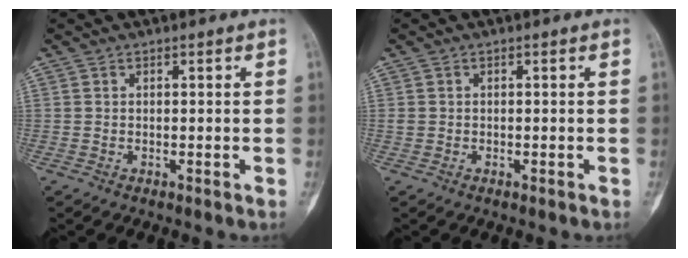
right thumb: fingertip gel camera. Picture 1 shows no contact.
{"total": 0.7, "force": [-0.1, 0.6, 0.3], "torque": [-0.005, 0.002, -0.004]}